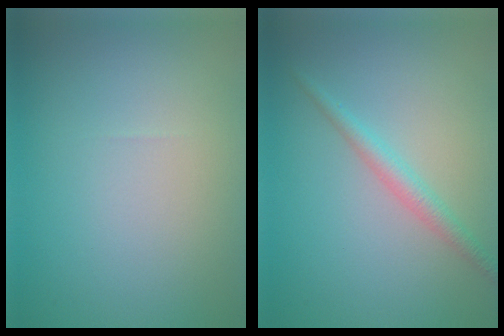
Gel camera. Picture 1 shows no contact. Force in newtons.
{"total": 2.1, "press": 2.1, "slide": 0.0}